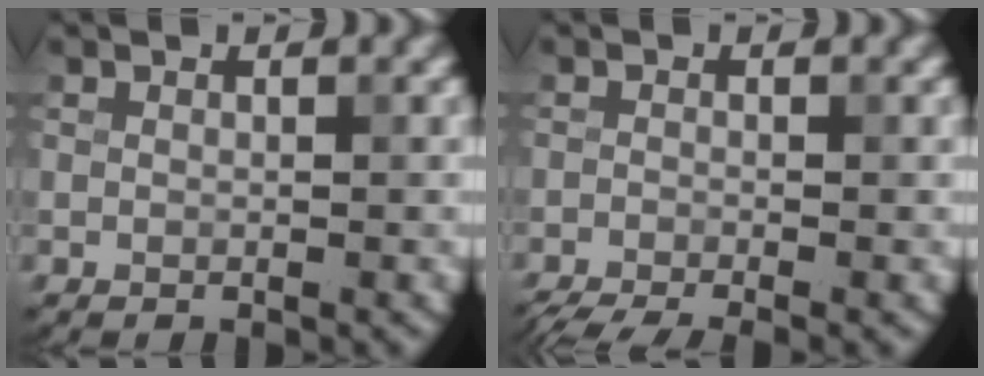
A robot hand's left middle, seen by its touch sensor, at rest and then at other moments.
{"total": 4.6, "force": [-3.6, 1.0, 2.8], "torque": [-0.042, -0.024, -0.063]}